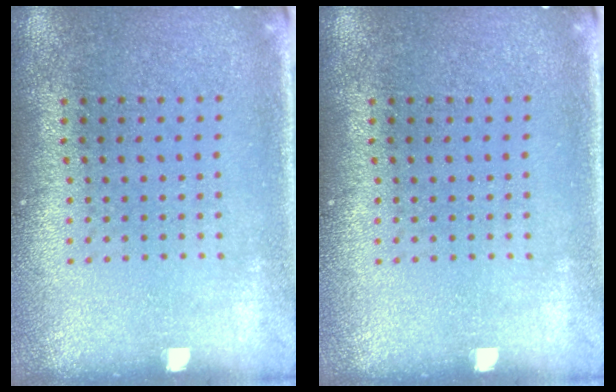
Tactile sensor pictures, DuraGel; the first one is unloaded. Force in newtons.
{"total": 0.0}